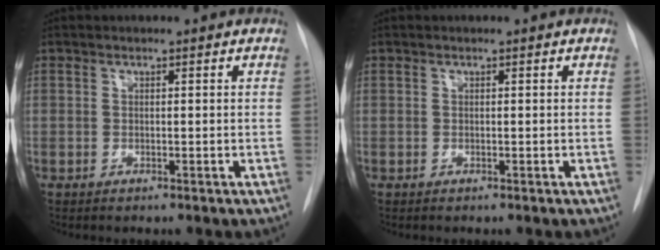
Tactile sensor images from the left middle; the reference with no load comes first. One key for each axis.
{"total": 0.0}